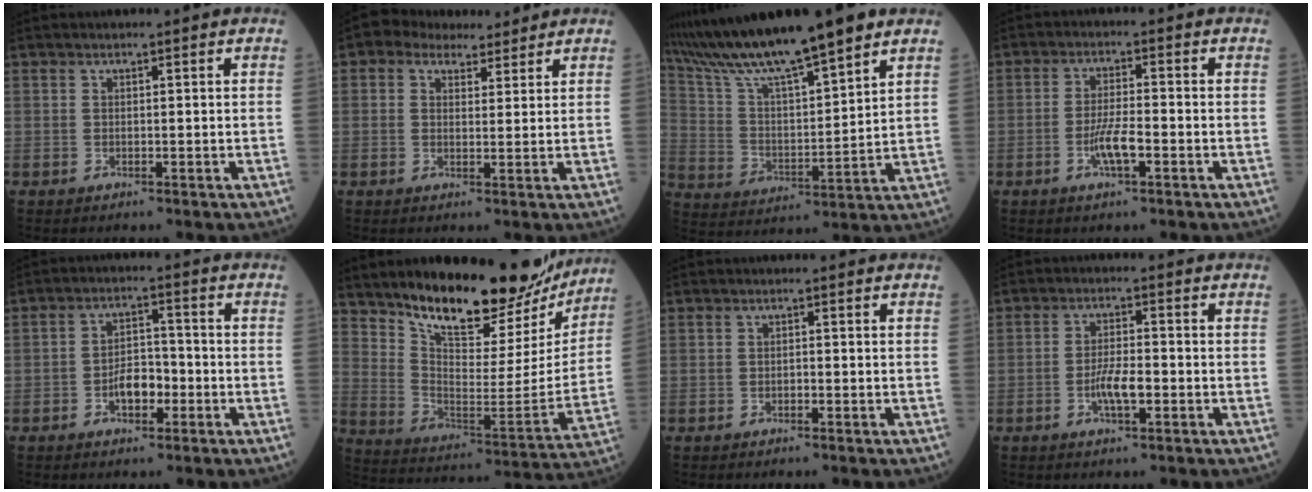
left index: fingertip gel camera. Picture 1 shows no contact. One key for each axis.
{"total": 5.6, "fx": 4.2, "fy": 3.2, "fz": 1.9, "tx": -0.031, "ty": 0.026, "tz": 0.071}
{"total": 17.3, "fx": 14.1, "fy": 0.7, "fz": 9.9, "tx": -0.178, "ty": 0.011, "tz": 0.256}
{"total": 4.7, "fx": -1.9, "fy": 0.8, "fz": 4.2, "tx": -0.086, "ty": -0.001, "tz": -0.037}
{"total": 5.0, "fx": -2.0, "fy": 2.7, "fz": 3.7, "tx": -0.069, "ty": 0.012, "tz": -0.037}
{"total": 22.9, "fx": 19.0, "fy": 7.1, "fz": 10.7, "tx": -0.160, "ty": -0.030, "tz": 0.275}
{"total": 0.7, "fx": -0.4, "fy": 0.3, "fz": 0.4, "tx": -0.007, "ty": 0.002, "tz": -0.008}
{"total": 4.5, "fx": -1.6, "fy": 1.2, "fz": 4.1, "tx": -0.082, "ty": 0.003, "tz": -0.030}